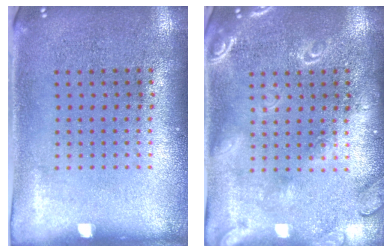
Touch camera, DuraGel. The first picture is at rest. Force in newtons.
{"total": 1.8, "press": 1.8, "slide": 0.2}